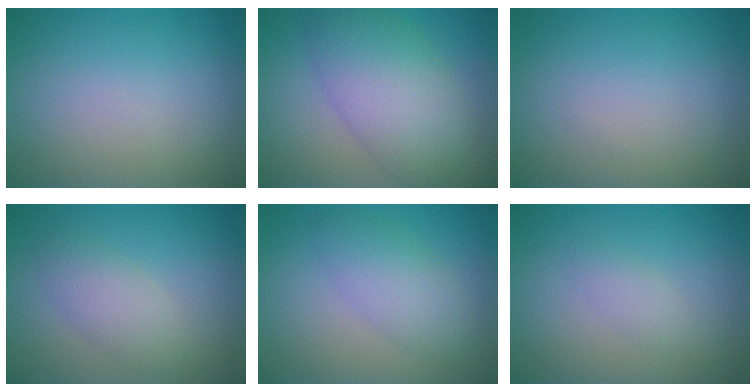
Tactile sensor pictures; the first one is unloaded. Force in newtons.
{"total": 8.2, "press": 8.2, "slide": 0.2}
{"total": 0.0}
{"total": 2.8, "press": 2.8, "slide": 0.2}
{"total": 3.5, "press": 3.5, "slide": 0.2}
{"total": 1.3, "press": 1.3, "slide": 0.0}